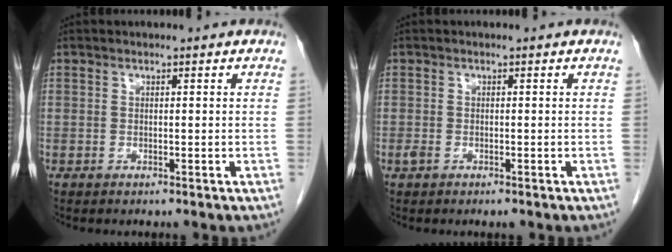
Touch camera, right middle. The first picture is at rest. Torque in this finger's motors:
{"motor_torque": [0.20, -0.02, 0.00, 0.00]}